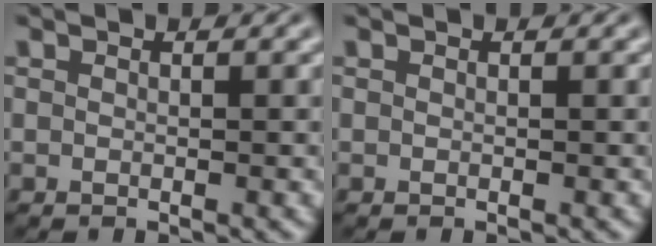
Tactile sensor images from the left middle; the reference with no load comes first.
{"total": 0.0}